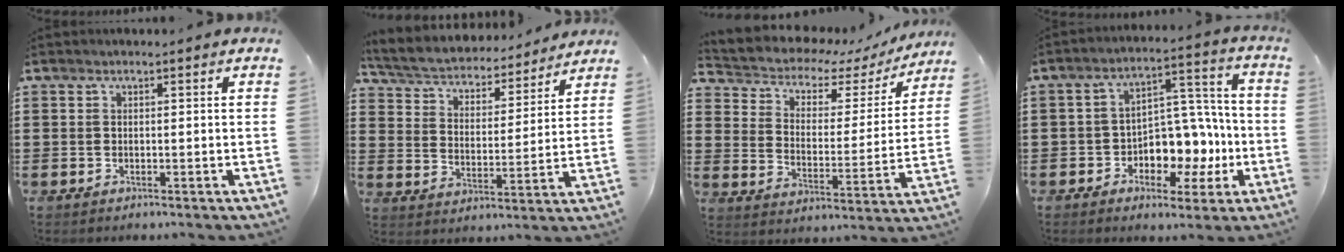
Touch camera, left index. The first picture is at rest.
{"total": 4.3, "force": [4.1, 0.8, 0.9], "torque": [-0.040, -0.033, 0.063]}
{"total": 5.1, "force": [4.5, 1.9, 1.5], "torque": [-0.057, -0.033, 0.071]}
{"total": 7.6, "force": [-1.6, 5.9, 4.5], "torque": [-0.084, 0.008, -0.027]}